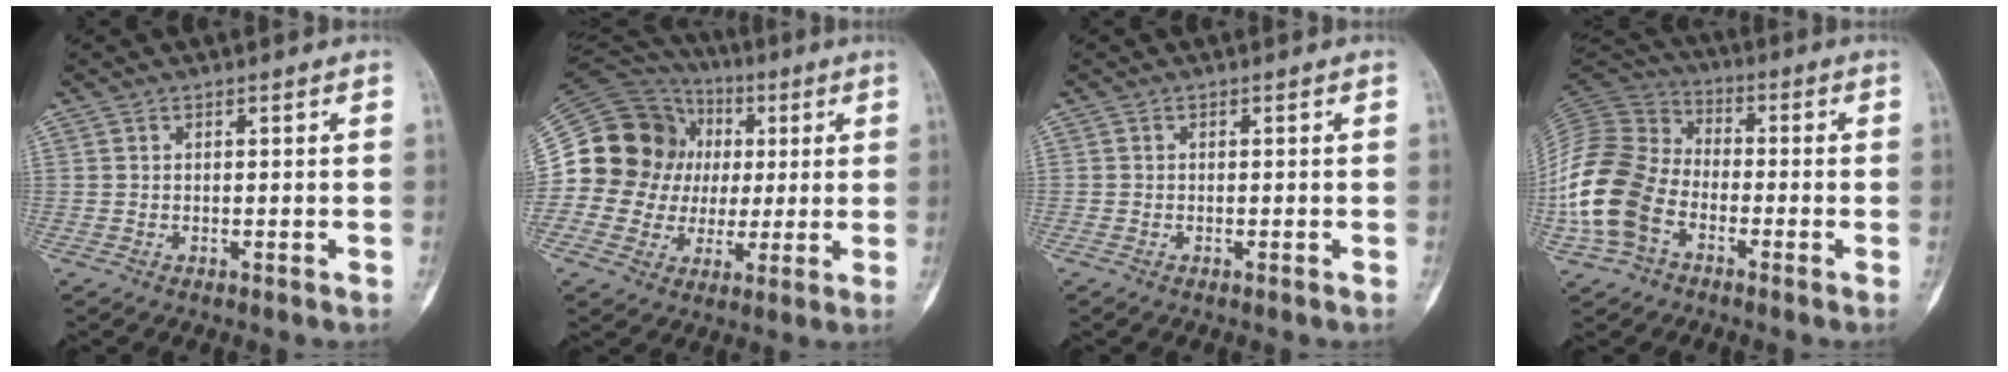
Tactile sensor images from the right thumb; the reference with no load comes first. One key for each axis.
{"total": 19.5, "fx": 1.9, "fy": 17.9, "fz": 7.7, "tx": -0.112, "ty": 0.049, "tz": 0.046}
{"total": 0.0}
{"total": 17.1, "fx": -5.5, "fy": 12.2, "fz": 10.7, "tx": -0.228, "ty": 0.039, "tz": -0.114}